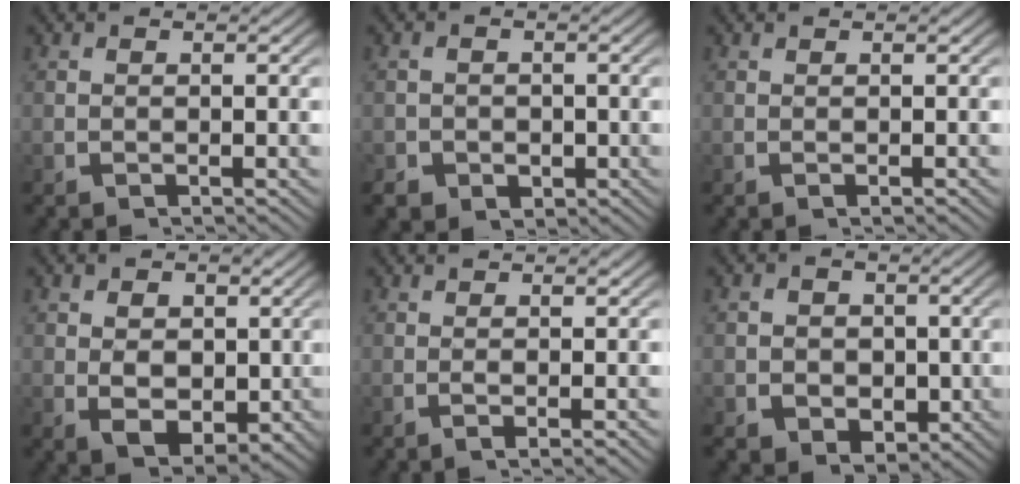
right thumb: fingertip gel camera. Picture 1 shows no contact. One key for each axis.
{"total": 3.4, "fx": -1.7, "fy": 2.7, "fz": 1.3, "tx": -0.014, "ty": -0.017, "tz": -0.022}
{"total": 0.7, "fx": -0.1, "fy": 0.1, "fz": 0.7, "tx": -0.011, "ty": 0.004, "tz": -0.002}
{"total": 6.5, "fx": 0.4, "fy": 4.9, "fz": 4.2, "tx": -0.091, "ty": -0.042, "tz": 0.023}
{"total": 2.0, "fx": -0.4, "fy": 0.3, "fz": 1.9, "tx": -0.035, "ty": 0.000, "tz": -0.008}
{"total": 5.4, "fx": -0.7, "fy": 4.5, "fz": 2.9, "tx": -0.049, "ty": -0.028, "tz": -0.002}